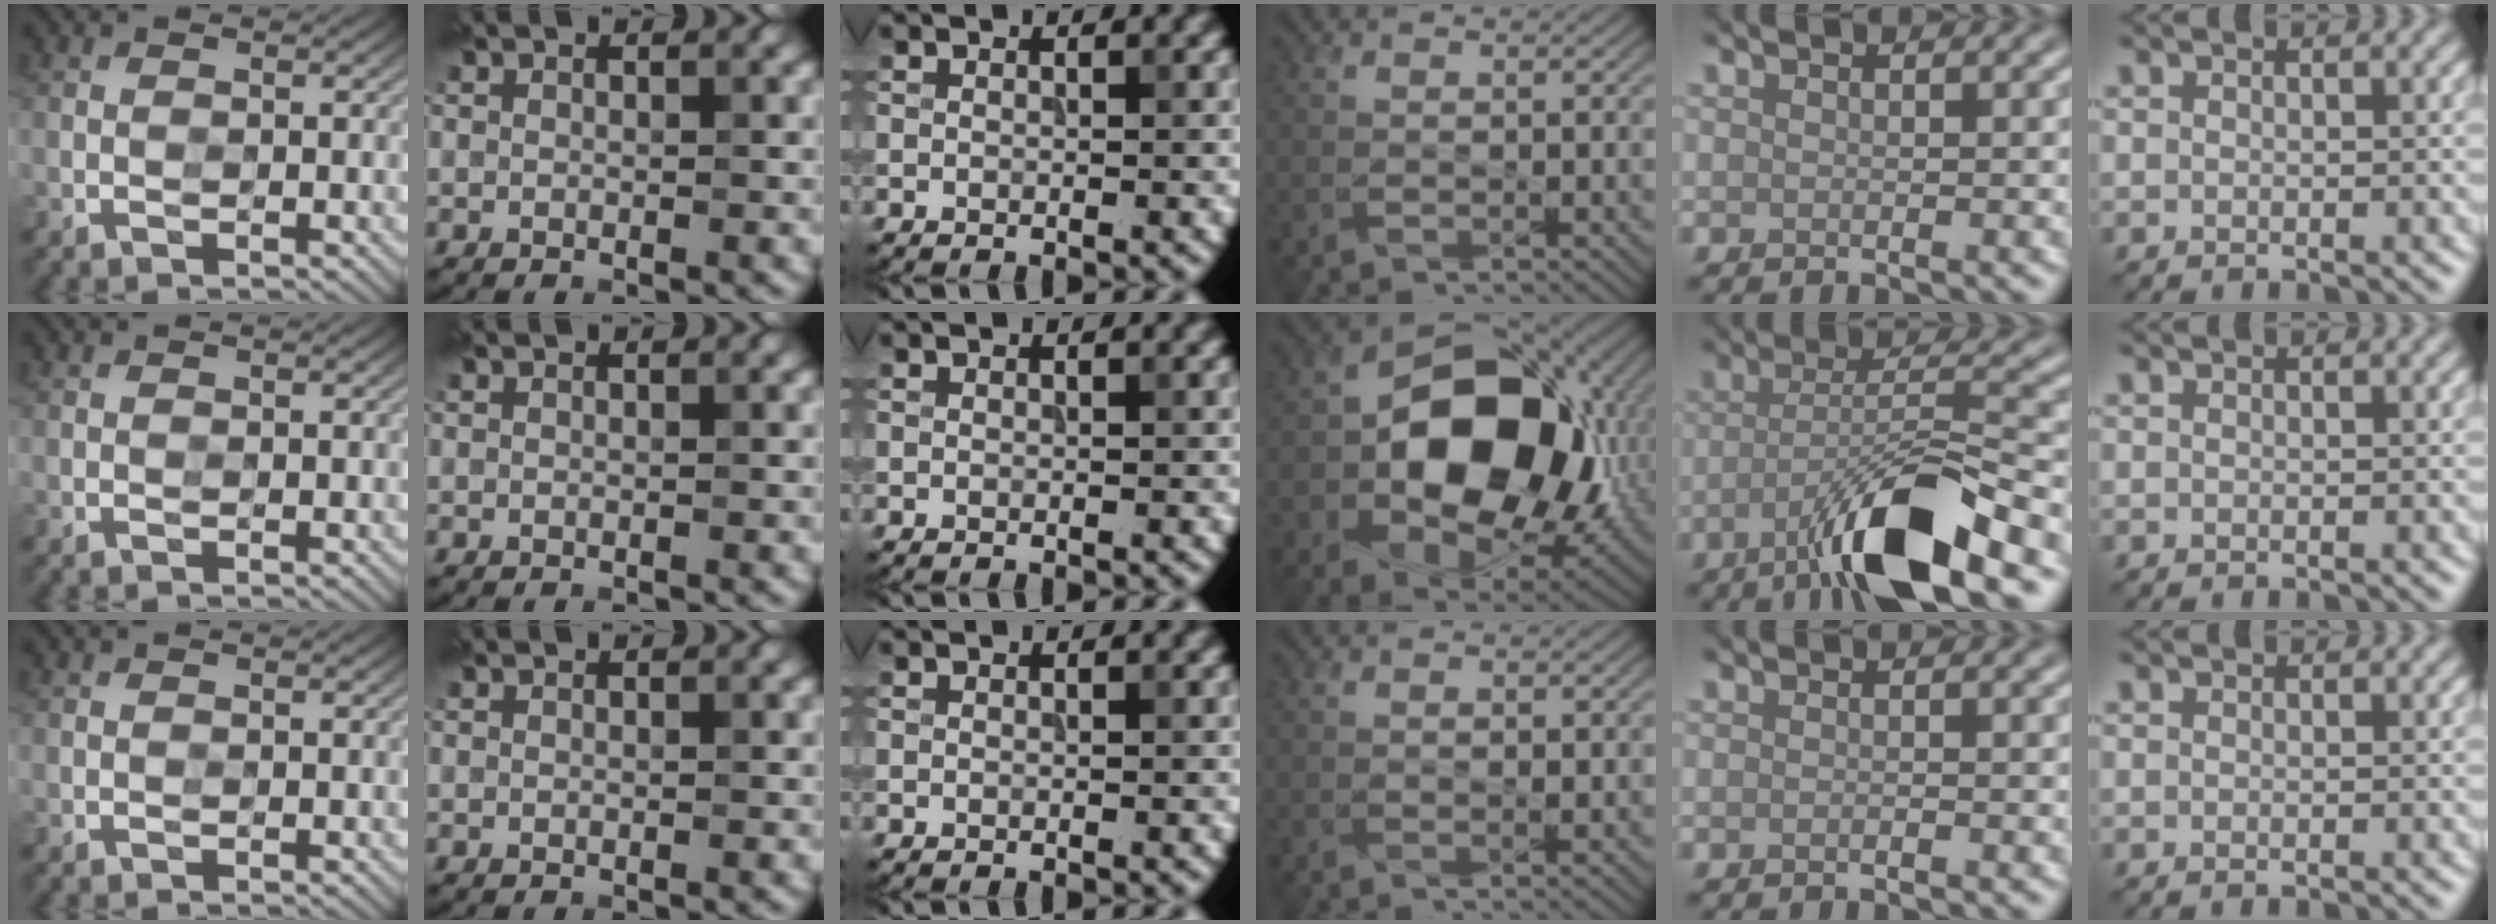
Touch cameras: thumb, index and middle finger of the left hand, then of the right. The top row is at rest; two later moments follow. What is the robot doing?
{"motion": "press", "object": "stopwatch"}